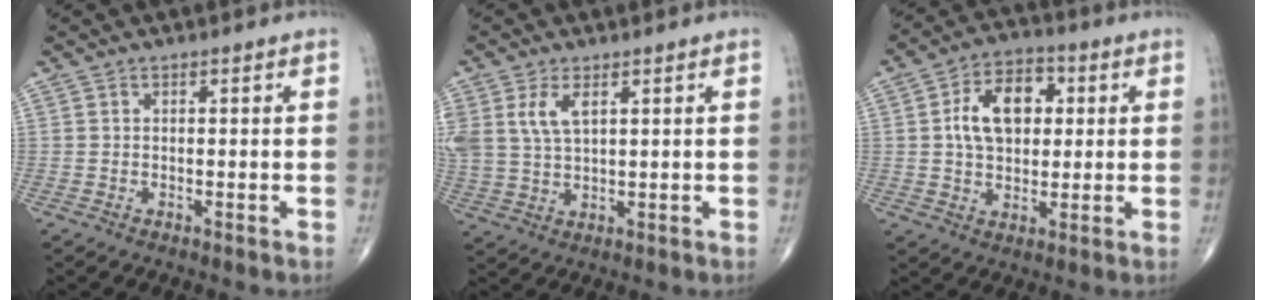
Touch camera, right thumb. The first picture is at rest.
{"total": 7.6, "force": [3.0, 4.0, 5.7], "torque": [-0.126, -0.001, 0.068]}
{"total": 11.9, "force": [2.1, 7.8, 8.8], "torque": [-0.125, 0.012, 0.029]}